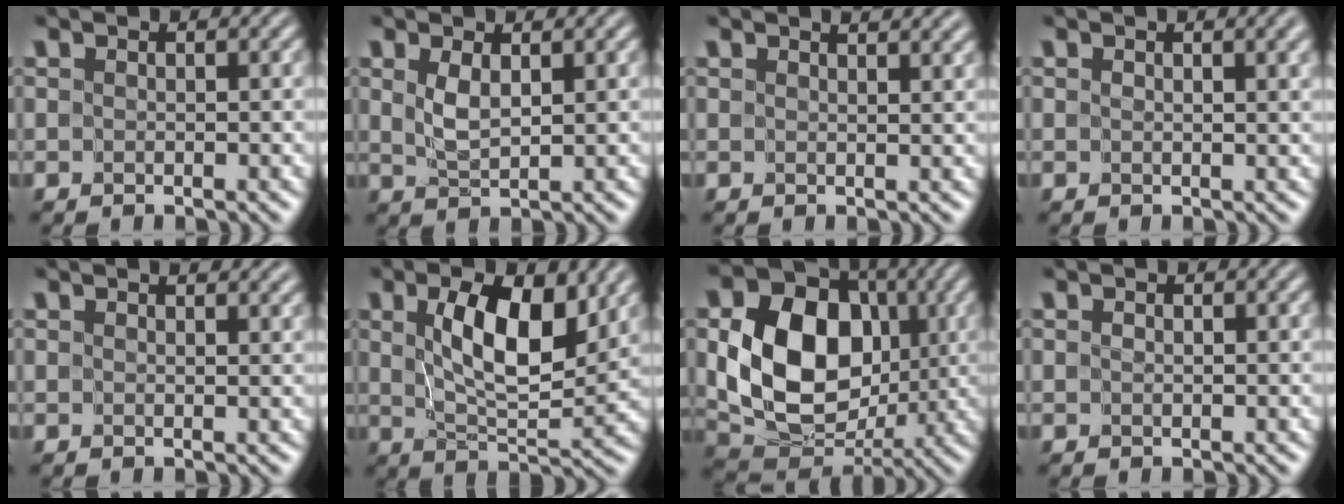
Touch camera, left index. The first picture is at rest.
{"total": 1.4, "force": [0.4, 0.4, 1.3], "torque": [-0.032, -0.002, 0.018]}
{"total": 2.9, "force": [2.4, 0.9, 1.4], "torque": [0.000, 0.017, 0.009]}
{"total": 3.3, "force": [1.7, 1.2, 2.6], "torque": [-0.012, 0.011, 0.012]}
{"total": 2.0, "force": [1.6, 0.6, 1.0], "torque": [-0.001, 0.004, 0.011]}
{"total": 7.4, "force": [1.9, 3.2, 6.4], "torque": [-0.114, -0.005, 0.041]}
{"total": 11.1, "force": [0.1, 8.4, 7.3], "torque": [-0.137, -0.013, 0.010]}
{"total": 0.0}